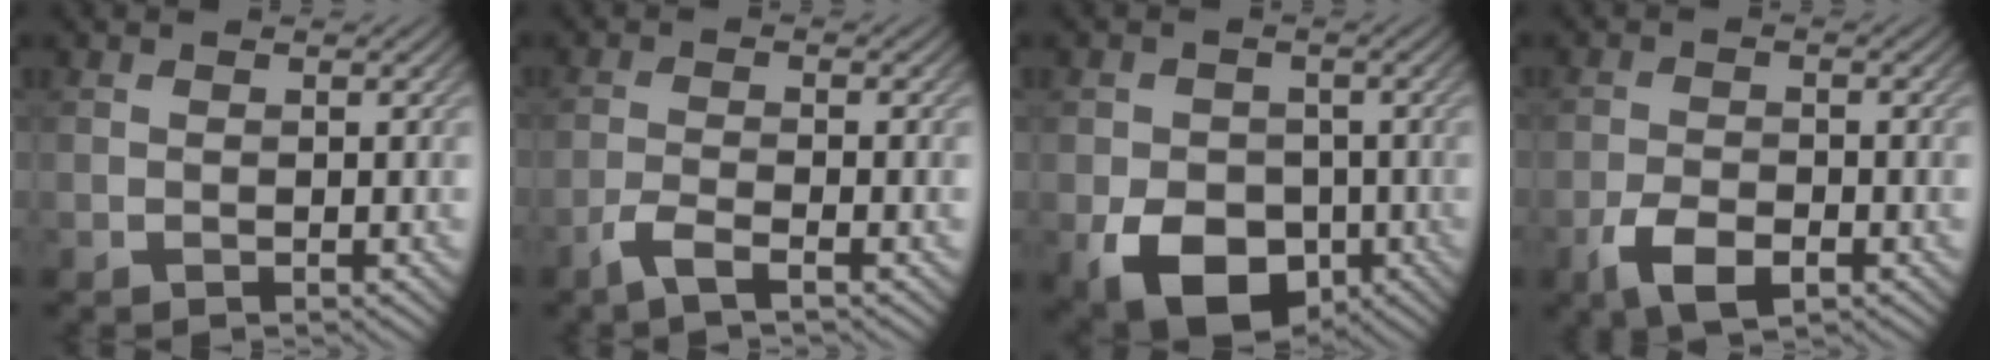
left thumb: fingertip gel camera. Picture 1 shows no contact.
{"total": 3.1, "force": [-2.1, 0.5, 2.2], "torque": [-0.044, -0.001, -0.057]}
{"total": 8.9, "force": [-3.5, 6.4, 5.0], "torque": [-0.099, -0.025, -0.061]}
{"total": 4.9, "force": [-2.7, 2.3, 3.4], "torque": [-0.070, -0.008, -0.054]}